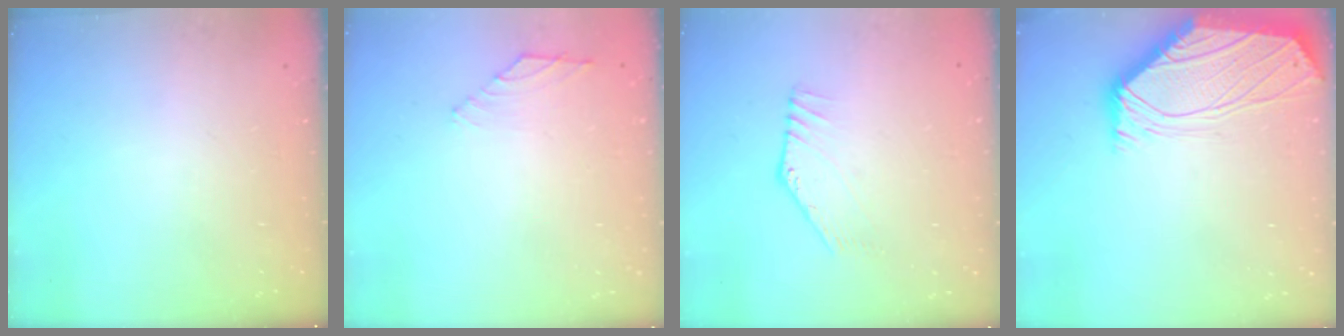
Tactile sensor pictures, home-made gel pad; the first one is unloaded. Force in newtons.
{"total": 1.4, "press": 1.3, "slide": 0.6}
{"total": 3.7, "press": 3.7, "slide": 0.2}
{"total": 1.0, "press": 0.9, "slide": 0.3}